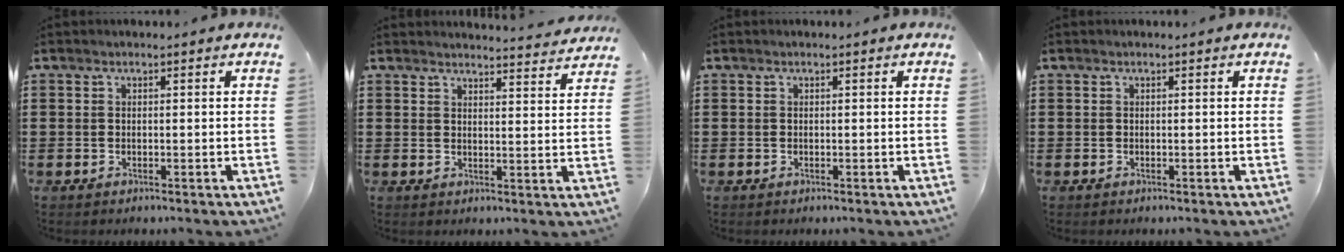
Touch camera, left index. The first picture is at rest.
{"total": 3.2, "force": [3.1, -0.4, 0.3], "torque": [-0.008, -0.022, 0.055]}
{"total": 0.0}
{"total": 0.0}